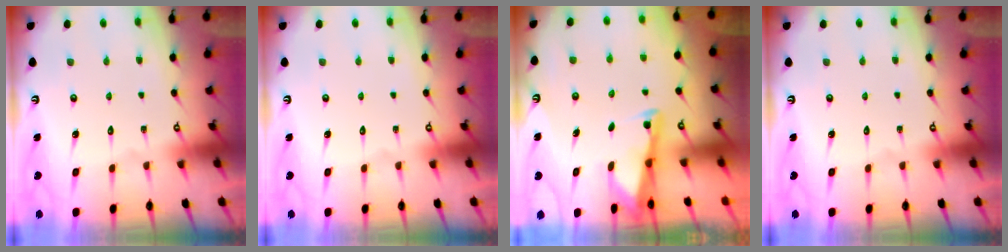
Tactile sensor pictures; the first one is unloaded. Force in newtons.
{"total": 0.0}
{"total": 2.3, "press": 2.3, "slide": 0.2}
{"total": 0.0}